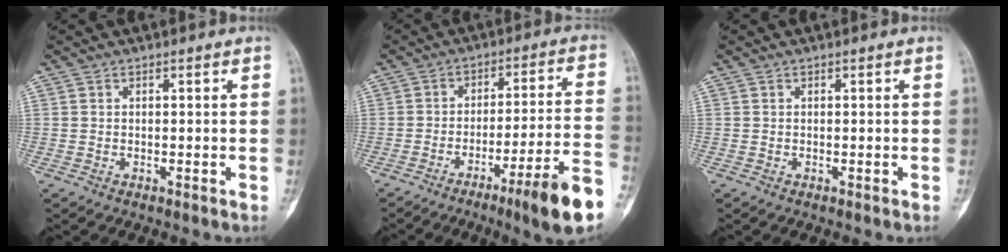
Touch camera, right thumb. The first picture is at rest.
{"total": 14.6, "force": [-8.1, 0.7, 12.2], "torque": [-0.175, 0.042, -0.119]}
{"total": 0.0}